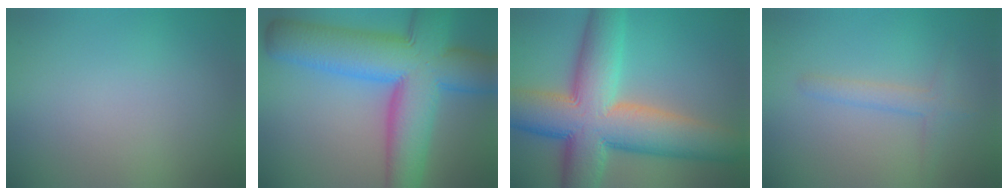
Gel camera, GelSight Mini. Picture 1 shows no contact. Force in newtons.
{"total": 13.4, "press": 13.4, "slide": 0.5}
{"total": 13.7, "press": 13.7, "slide": 0.6}
{"total": 1.8, "press": 1.8, "slide": 0.1}